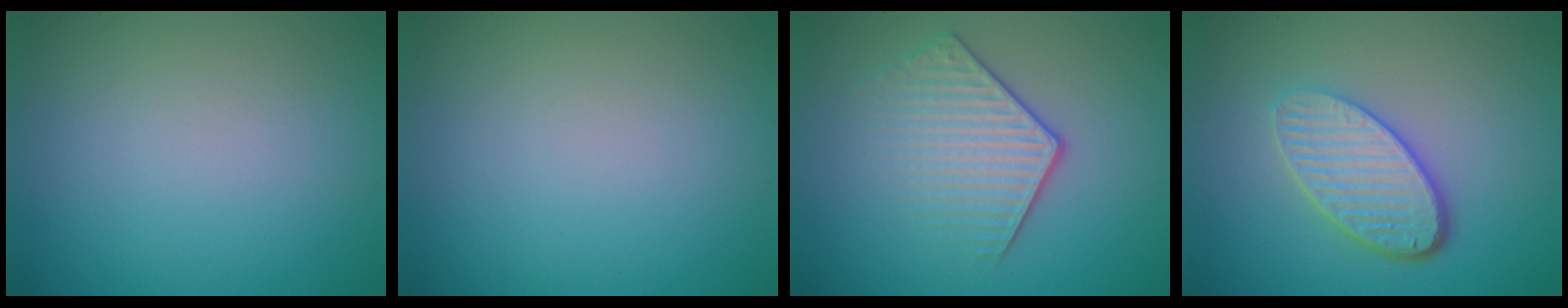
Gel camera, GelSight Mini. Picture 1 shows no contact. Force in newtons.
{"total": 0.0}
{"total": 3.8, "press": 3.1, "slide": 2.2}
{"total": 4.9, "press": 3.7, "slide": 3.2}